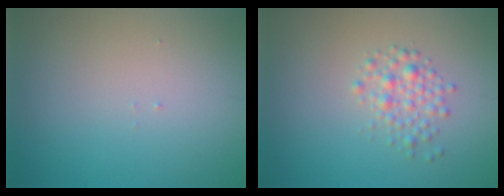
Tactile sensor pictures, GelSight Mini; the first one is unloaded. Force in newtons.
{"total": 2.0, "press": 2.0, "slide": 0.1}